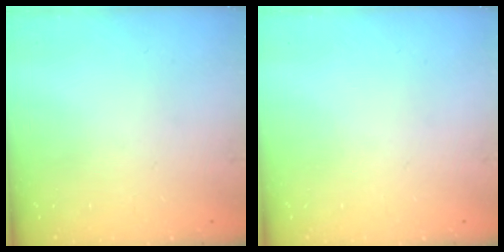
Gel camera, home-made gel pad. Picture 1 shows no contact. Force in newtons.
{"total": 0.0}